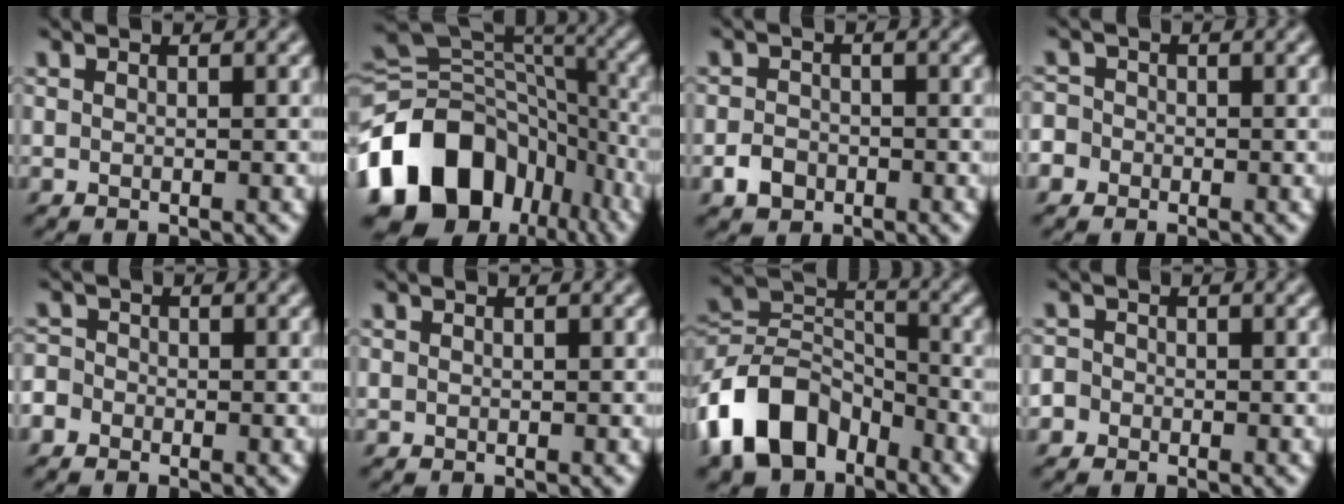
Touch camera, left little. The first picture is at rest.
{"total": 14.7, "force": [-6.8, 10.8, 7.4], "torque": [-0.155, 0.004, -0.125]}
{"total": 2.2, "force": [-1.2, 1.6, 0.8], "torque": [-0.010, 0.002, -0.028]}
{"total": 3.9, "force": [-1.8, 3.4, 0.9], "torque": [-0.003, 0.007, -0.056]}
{"total": 3.0, "force": [-1.6, 2.4, 0.7], "torque": [-0.007, 0.005, -0.043]}
{"total": 0.0}
{"total": 10.3, "force": [-5.9, 6.5, 5.4], "torque": [-0.104, 0.006, -0.129]}
{"total": 2.6, "force": [-1.0, 2.3, 0.5], "torque": [0.005, 0.010, -0.035]}